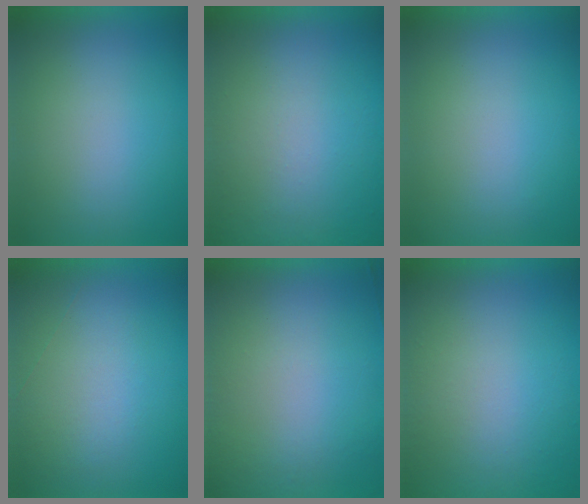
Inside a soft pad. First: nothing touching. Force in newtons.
{"total": 6.0}
{"total": 0.0}
{"total": 1.0}
{"total": 6.1}
{"total": 5.2}